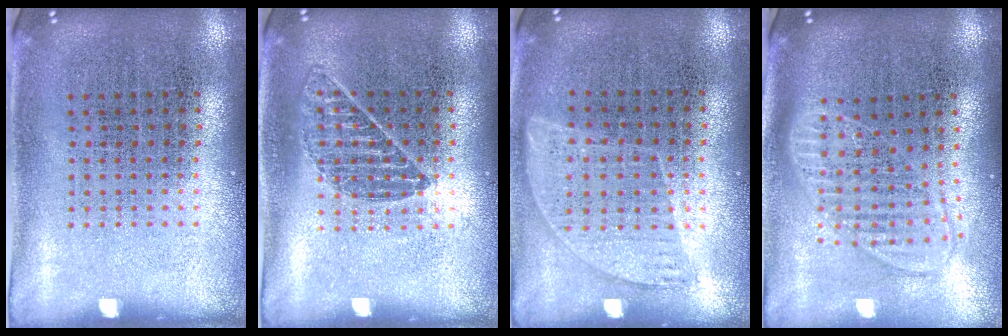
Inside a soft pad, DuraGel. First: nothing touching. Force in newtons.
{"total": 0.9, "press": 0.8, "slide": 0.3}
{"total": 0.9, "press": 0.7, "slide": 0.5}
{"total": 1.8, "press": 1.5, "slide": 1.0}